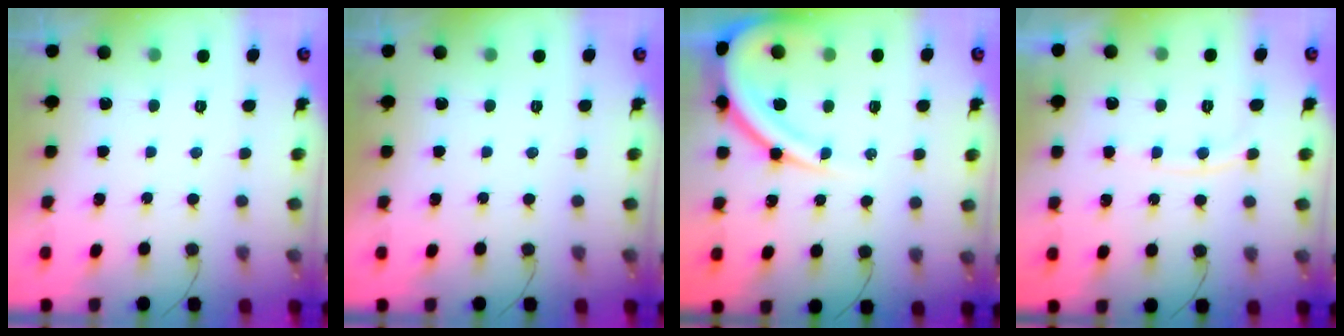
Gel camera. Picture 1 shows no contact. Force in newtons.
{"total": 0.0}
{"total": 14.0, "press": 13.9, "slide": 1.5}
{"total": 7.7, "press": 7.6, "slide": 1.0}